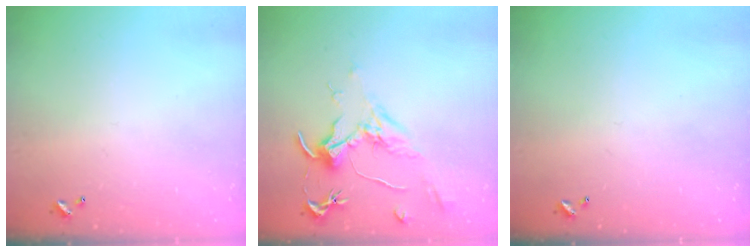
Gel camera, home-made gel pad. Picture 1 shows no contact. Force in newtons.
{"total": 1.9, "press": 1.7, "slide": 0.9}
{"total": 0.0}